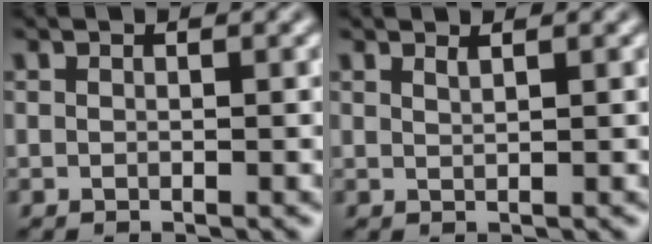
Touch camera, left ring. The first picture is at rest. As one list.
[{"total": 0.9, "force": [0.7, 0.2, 0.5], "torque": [-0.002, -0.001, 0.013]}]